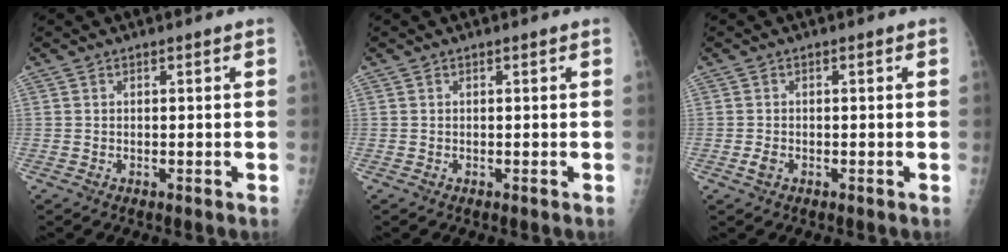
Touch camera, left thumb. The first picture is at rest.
{"total": 0.0}
{"total": 1.4, "force": [-0.7, 0.9, 0.8], "torque": [-0.014, -0.002, -0.012]}